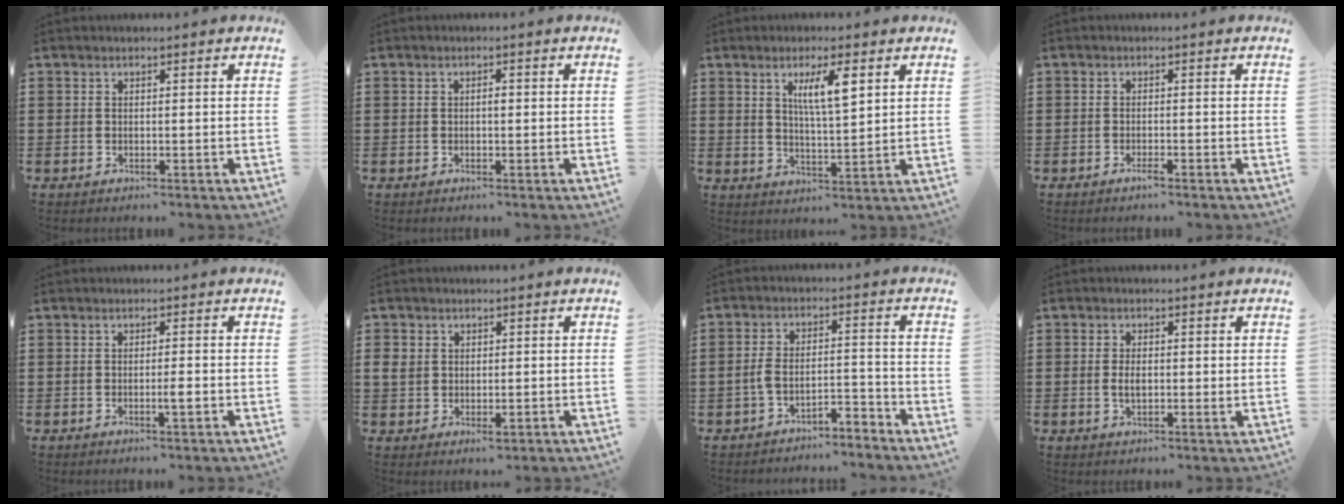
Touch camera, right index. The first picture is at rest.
{"total": 1.0, "force": [-0.1, 0.3, 0.9], "torque": [-0.018, -0.001, -0.001]}
{"total": 6.1, "force": [2.5, 1.4, 5.3], "torque": [-0.103, 0.005, 0.039]}
{"total": 1.2, "force": [-0.9, 0.1, 0.8], "torque": [-0.016, -0.004, -0.016]}
{"total": 1.9, "force": [-0.5, 0.1, 1.8], "torque": [-0.030, -0.002, -0.010]}
{"total": 2.8, "force": [0.4, 2.3, 1.6], "torque": [-0.035, 0.007, 0.007]}
{"total": 4.0, "force": [-3.3, 1.0, 1.9], "torque": [-0.045, 0.011, -0.070]}
{"total": 2.4, "force": [0.2, 1.0, 2.2], "torque": [-0.050, -0.001, 0.000]}